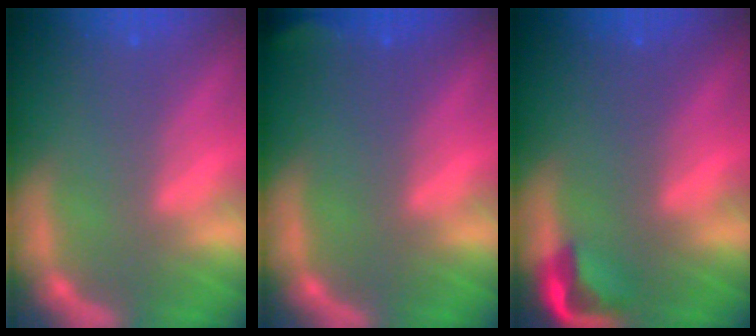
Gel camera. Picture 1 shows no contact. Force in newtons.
{"total": 2.4}
{"total": 2.9}